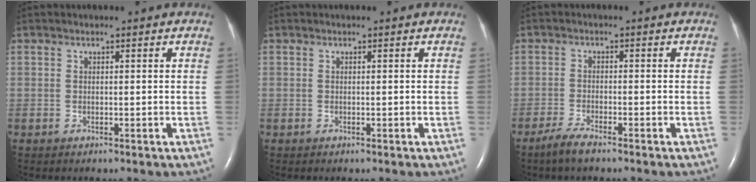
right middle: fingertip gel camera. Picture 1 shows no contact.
{"total": 0.0}
{"total": 3.4, "force": [-2.7, 0.3, 2.0], "torque": [-0.054, -0.008, -0.054]}